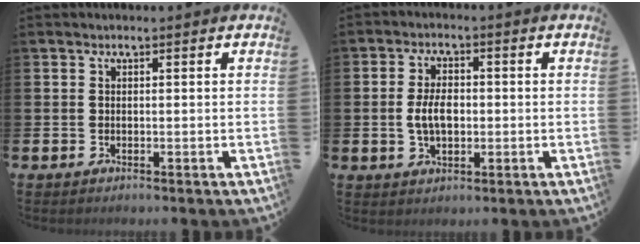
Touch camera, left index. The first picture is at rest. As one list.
[{"total": 4.5, "force": [-0.2, 2.7, 3.7], "torque": [-0.069, 0.003, -0.009]}]